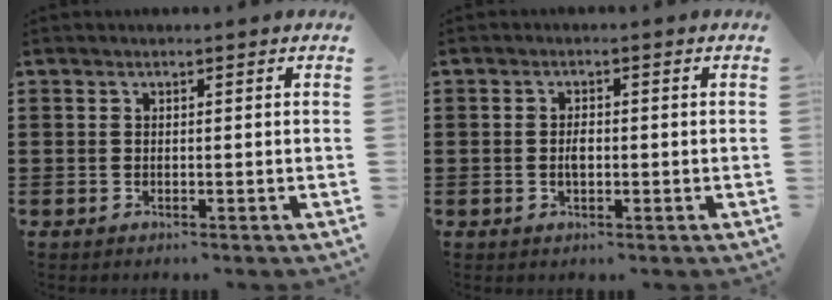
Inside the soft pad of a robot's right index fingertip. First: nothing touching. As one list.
[{"total": 2.0, "force": [-0.2, 0.9, 1.8], "torque": [-0.035, 0.001, -0.004]}]